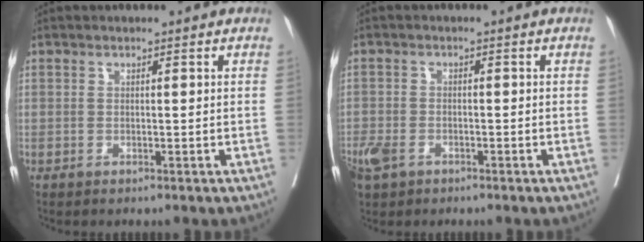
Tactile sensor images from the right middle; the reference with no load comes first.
{"total": 5.6, "force": [-3.4, 3.5, 2.7], "torque": [-0.060, -0.005, -0.062]}